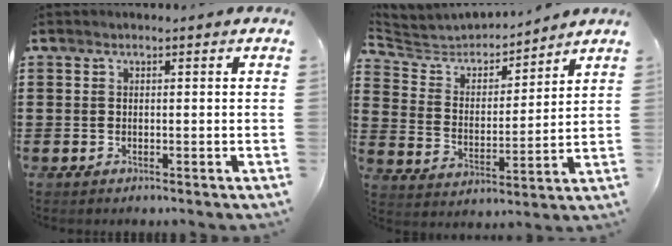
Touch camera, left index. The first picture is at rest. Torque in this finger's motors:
{"motor_torque": [1.95, -0.18, -0.05, -0.01]}